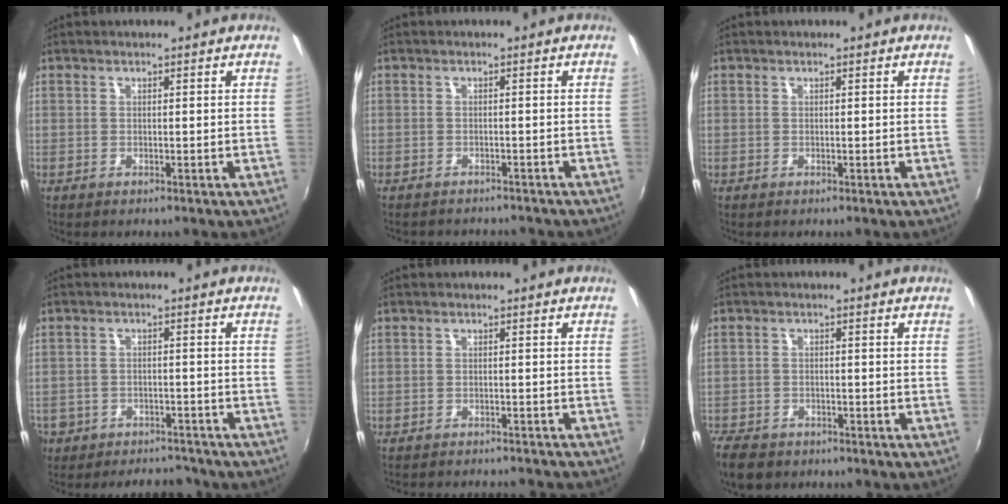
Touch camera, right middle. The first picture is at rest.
{"total": 5.2, "force": [-4.8, 1.4, 1.5], "torque": [-0.038, -0.011, -0.065]}
{"total": 0.0}
{"total": 10.5, "force": [-7.8, 6.4, 2.9], "torque": [-0.097, 0.008, -0.105]}
{"total": 9.0, "force": [-8.3, 1.3, 3.2], "torque": [-0.073, -0.012, -0.113]}
{"total": 7.8, "force": [-6.0, 4.2, 2.8], "torque": [-0.088, -0.012, -0.104]}